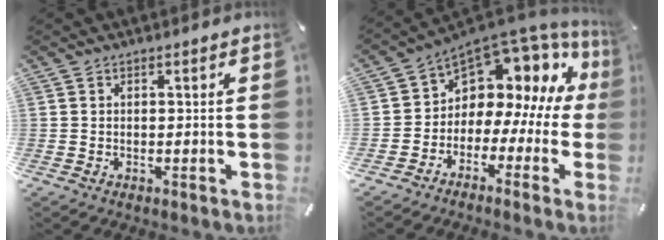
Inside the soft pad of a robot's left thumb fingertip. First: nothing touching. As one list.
[{"total": 8.2, "force": [4.6, 6.1, 2.8], "torque": [-0.052, -0.059, 0.081]}]